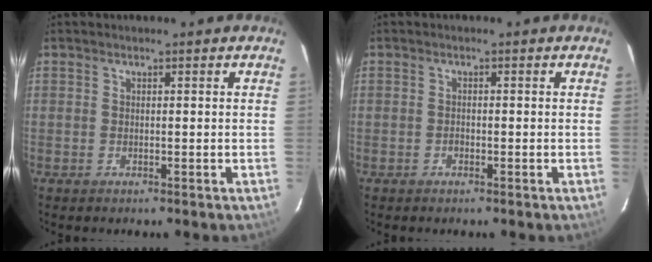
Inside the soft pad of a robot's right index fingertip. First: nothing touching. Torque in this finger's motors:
{"motor_torque": [0.15, -0.05, 0.07, 0.00]}